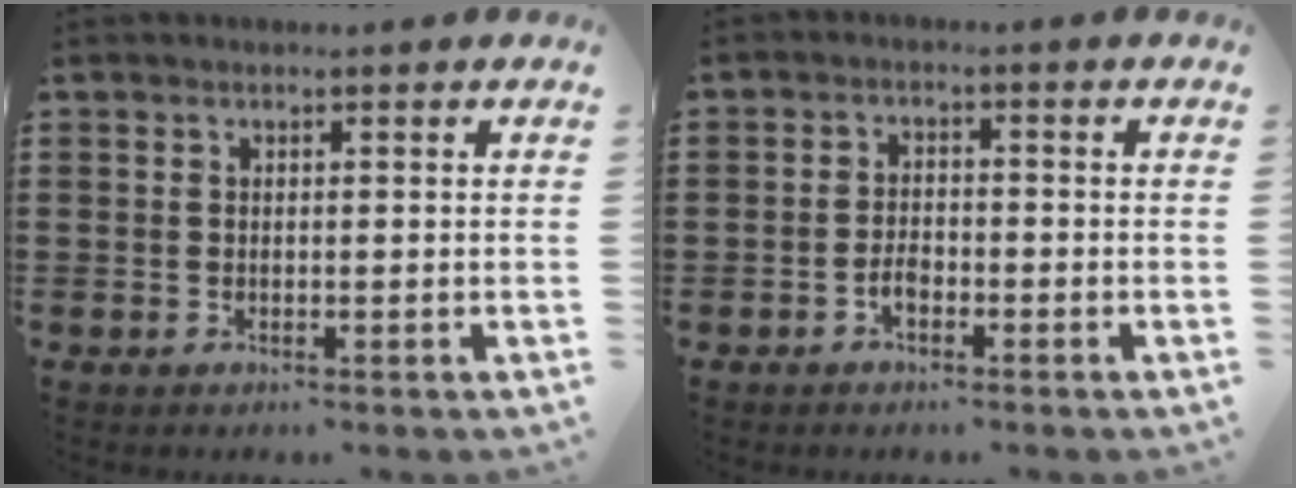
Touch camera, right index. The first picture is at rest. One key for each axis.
{"total": 2.1, "fx": -1.3, "fy": 1.1, "fz": 1.2, "tx": -0.026, "ty": -0.002, "tz": -0.025}